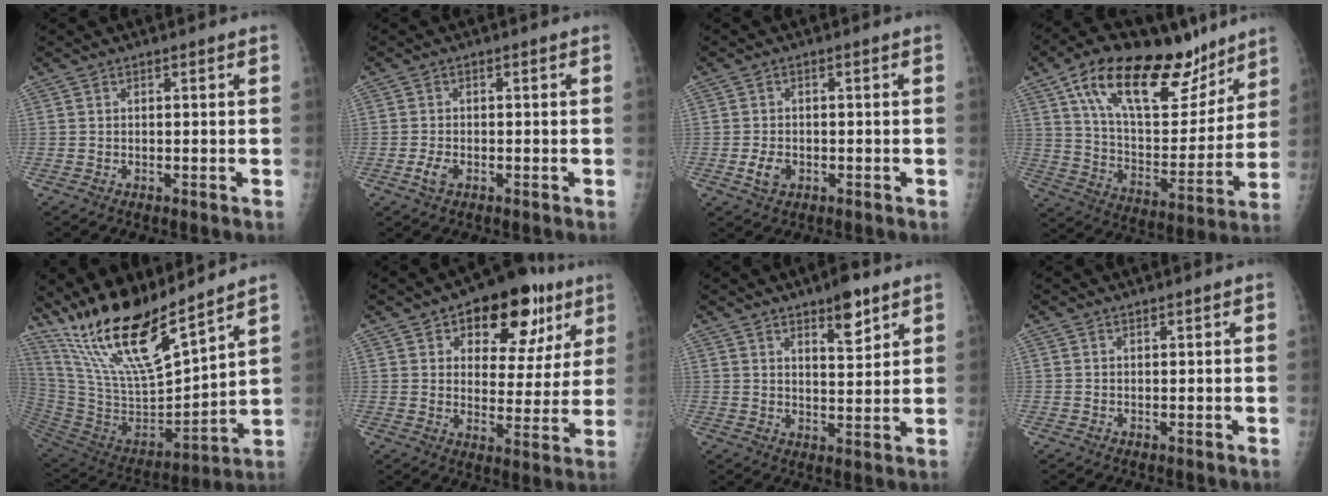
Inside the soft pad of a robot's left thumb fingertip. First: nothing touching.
{"total": 2.2, "force": [-1.0, 1.2, 1.6], "torque": [-0.035, 0.004, -0.019]}
{"total": 3.1, "force": [-1.0, 2.2, 2.0], "torque": [-0.033, 0.002, -0.015]}
{"total": 26.6, "force": [16.2, 11.7, 17.4], "torque": [-0.240, -0.038, 0.269]}
{"total": 21.3, "force": [16.4, 4.4, 12.8], "torque": [-0.214, -0.085, 0.321]}
{"total": 17.5, "force": [8.9, 9.7, 11.6], "torque": [-0.096, -0.021, 0.124]}
{"total": 7.0, "force": [4.5, 2.2, 4.9], "torque": [-0.059, -0.029, 0.067]}
{"total": 0.0}